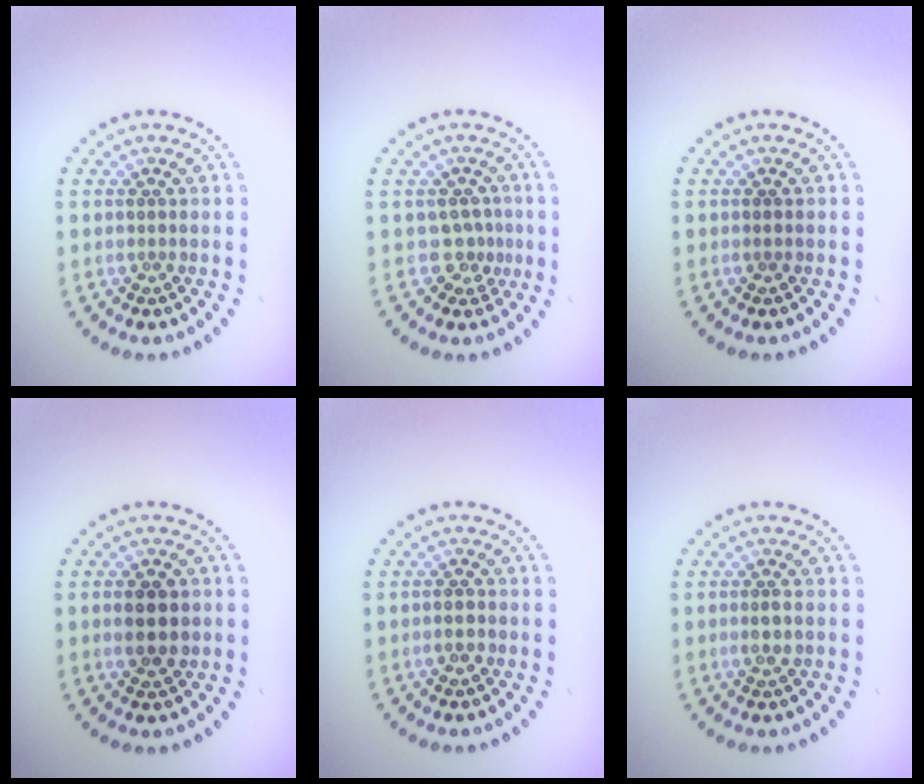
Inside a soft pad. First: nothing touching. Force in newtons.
{"total": 2.1, "press": 1.4, "slide": 1.6}
{"total": 0.5, "press": 0.5, "slide": 0.1}
{"total": 2.7, "press": 2.7, "slide": 0.2}
{"total": 1.1, "press": 1.1, "slide": 0.3}
{"total": 1.3, "press": 1.2, "slide": 0.6}